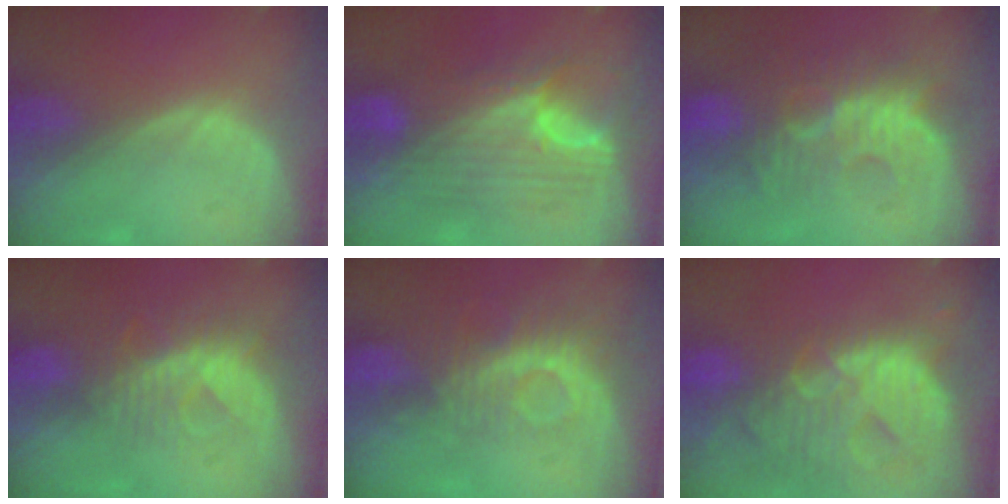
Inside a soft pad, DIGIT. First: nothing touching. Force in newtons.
{"total": 11.3, "press": 11.3, "slide": 1.2}
{"total": 10.2, "press": 9.7, "slide": 3.0}
{"total": 8.1, "press": 7.6, "slide": 2.8}
{"total": 9.3, "press": 8.2, "slide": 4.3}
{"total": 13.8, "press": 11.7, "slide": 7.3}